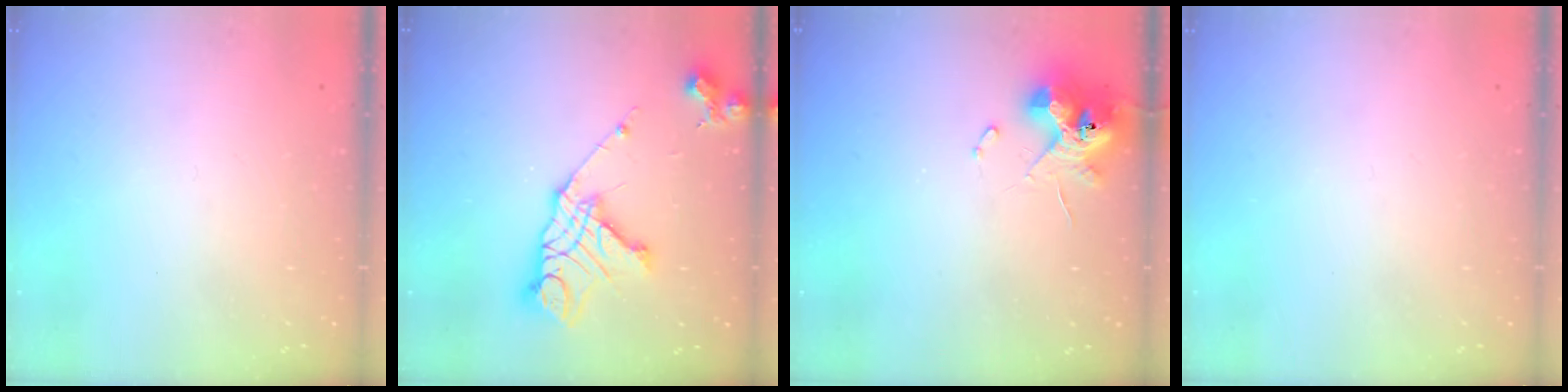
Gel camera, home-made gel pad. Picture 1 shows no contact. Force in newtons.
{"total": 16.2, "press": 16.1, "slide": 1.9}
{"total": 10.2, "press": 10.2, "slide": 1.0}
{"total": 0.0}